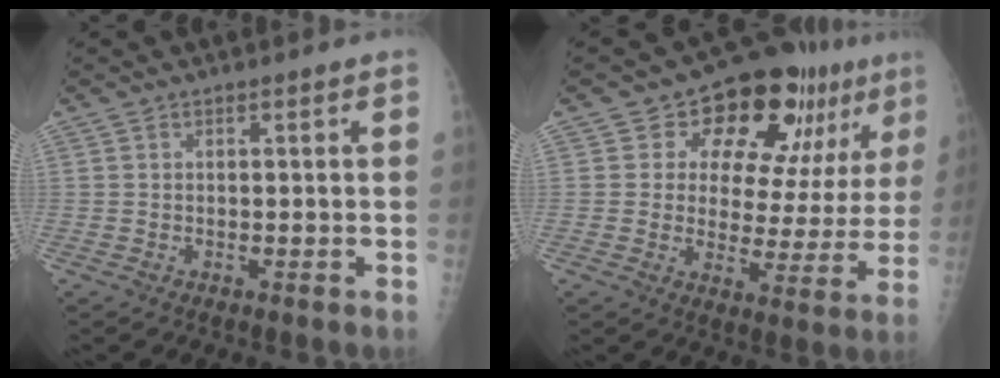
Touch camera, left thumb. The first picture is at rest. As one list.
[{"total": 17.7, "force": [9.4, 9.4, 11.7], "torque": [-0.097, -0.029, 0.126]}]